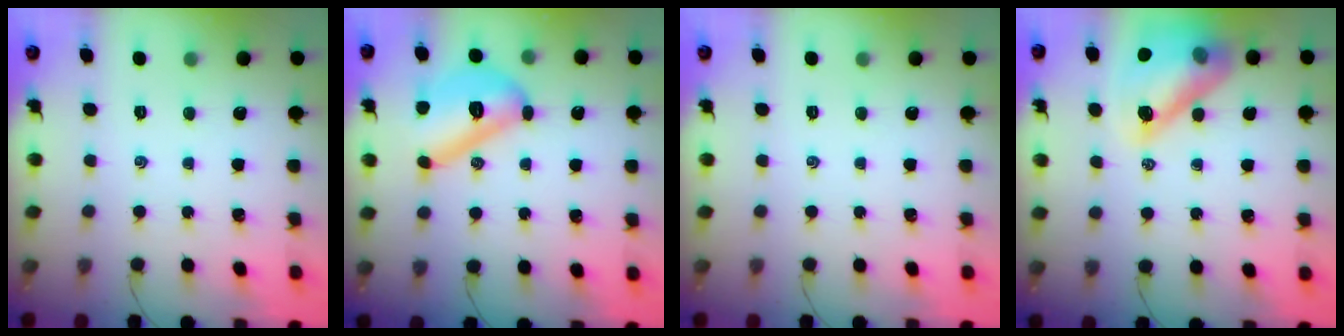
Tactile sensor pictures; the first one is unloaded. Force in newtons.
{"total": 14.9, "press": 14.9, "slide": 1.0}
{"total": 0.0}
{"total": 16.7, "press": 16.1, "slide": 4.7}